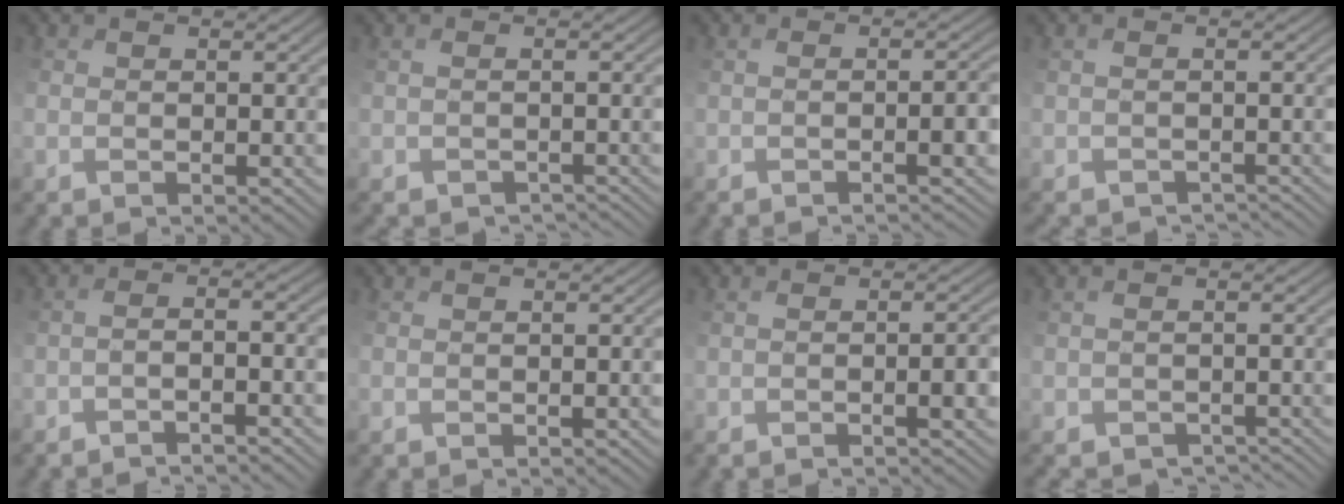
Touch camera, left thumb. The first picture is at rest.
{"total": 3.4, "force": [-3.2, 0.9, 0.5], "torque": [0.004, 0.001, -0.035]}
{"total": 3.5, "force": [-2.1, 0.1, 2.8], "torque": [-0.022, 0.006, -0.018]}
{"total": 3.6, "force": [-3.5, 0.6, 0.5], "torque": [0.004, 0.000, -0.041]}
{"total": 3.8, "force": [-3.3, -0.5, 1.7], "torque": [-0.021, 0.014, -0.043]}
{"total": 0.5, "force": [-0.4, 0.1, 0.4], "torque": [-0.001, 0.000, 0.000]}
{"total": 2.9, "force": [-1.5, 0.0, 2.4], "torque": [-0.025, 0.004, -0.016]}
{"total": 4.5, "force": [-4.0, 1.8, 1.1], "torque": [-0.006, -0.003, -0.039]}